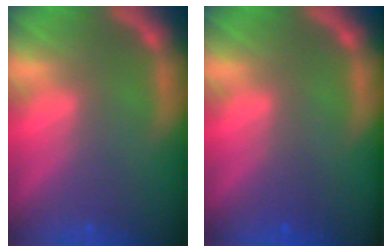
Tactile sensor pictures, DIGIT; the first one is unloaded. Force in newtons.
{"total": 0.9}